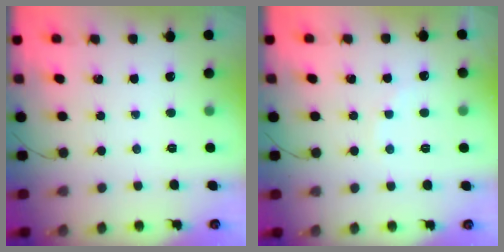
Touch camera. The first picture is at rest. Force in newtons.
{"total": 5.1, "press": 5.0, "slide": 0.8}